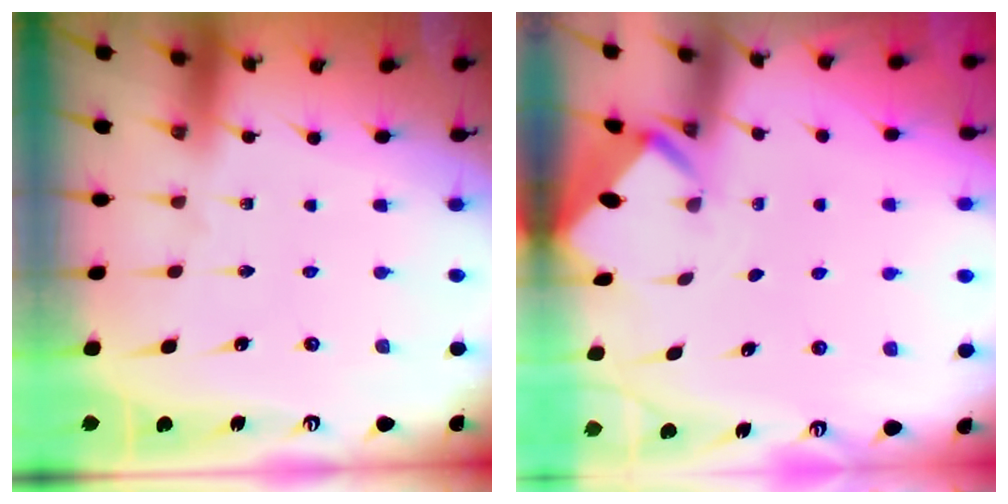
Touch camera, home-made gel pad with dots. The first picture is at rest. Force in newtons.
{"total": 2.2, "press": 2.2, "slide": 0.2}